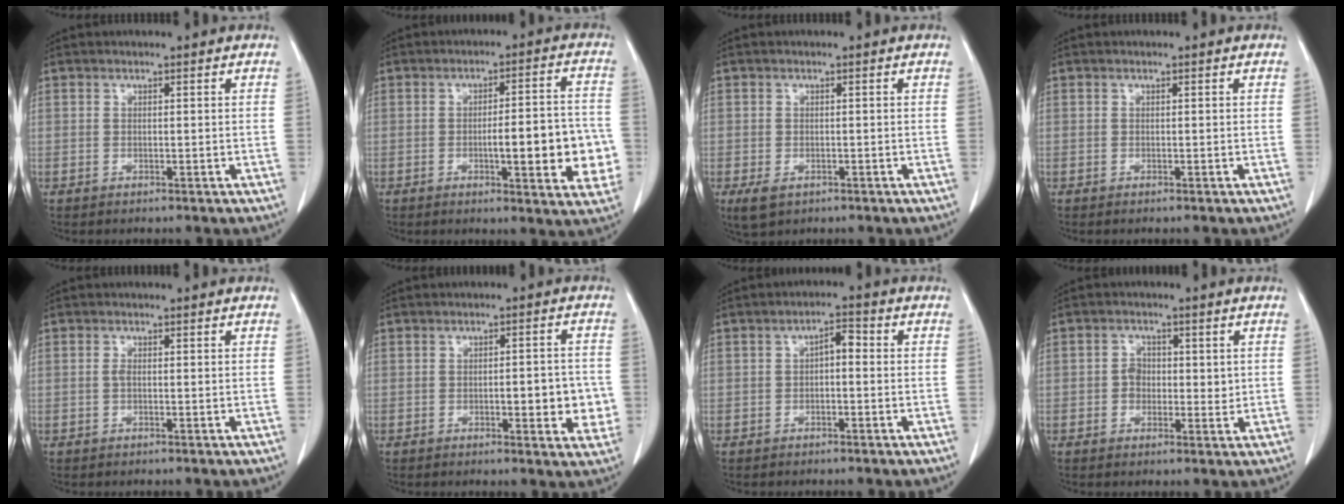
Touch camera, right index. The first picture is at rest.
{"total": 11.8, "force": [-2.2, 2.7, 11.3], "torque": [-0.139, 0.012, -0.023]}
{"total": 2.9, "force": [-1.4, 1.9, 1.6], "torque": [-0.034, -0.005, -0.012]}
{"total": 0.0}
{"total": 0.7, "force": [0.0, 0.3, 0.7], "torque": [-0.016, 0.000, -0.002]}
{"total": 6.5, "force": [-1.1, 2.0, 6.1], "torque": [-0.070, 0.001, -0.013]}
{"total": 2.9, "force": [-0.1, 1.3, 2.6], "torque": [-0.039, 0.014, -0.004]}
{"total": 3.7, "force": [0.3, 2.8, 2.3], "torque": [-0.029, 0.005, 0.004]}